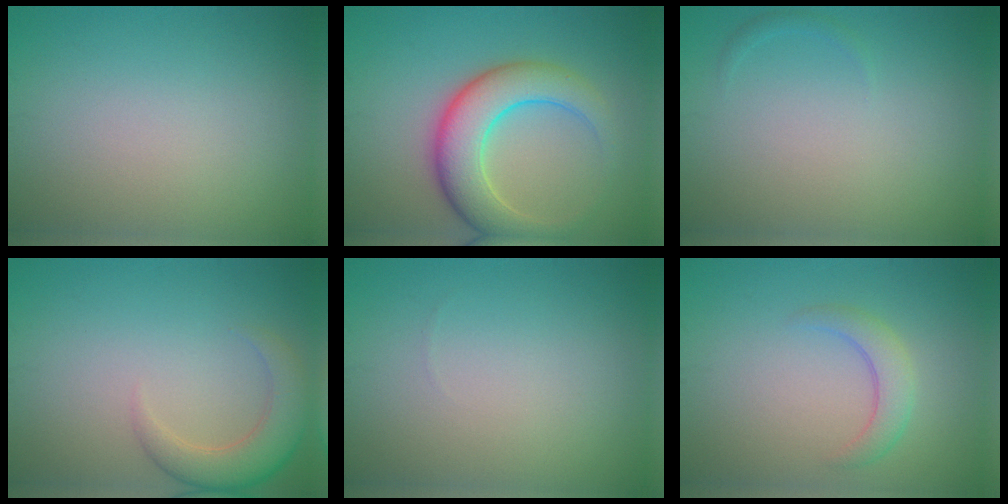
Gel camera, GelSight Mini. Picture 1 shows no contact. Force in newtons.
{"total": 6.9, "press": 6.9, "slide": 0.2}
{"total": 0.6, "press": 0.6, "slide": 0.0}
{"total": 4.1, "press": 4.1, "slide": 0.4}
{"total": 0.0}
{"total": 2.4, "press": 2.4, "slide": 0.1}